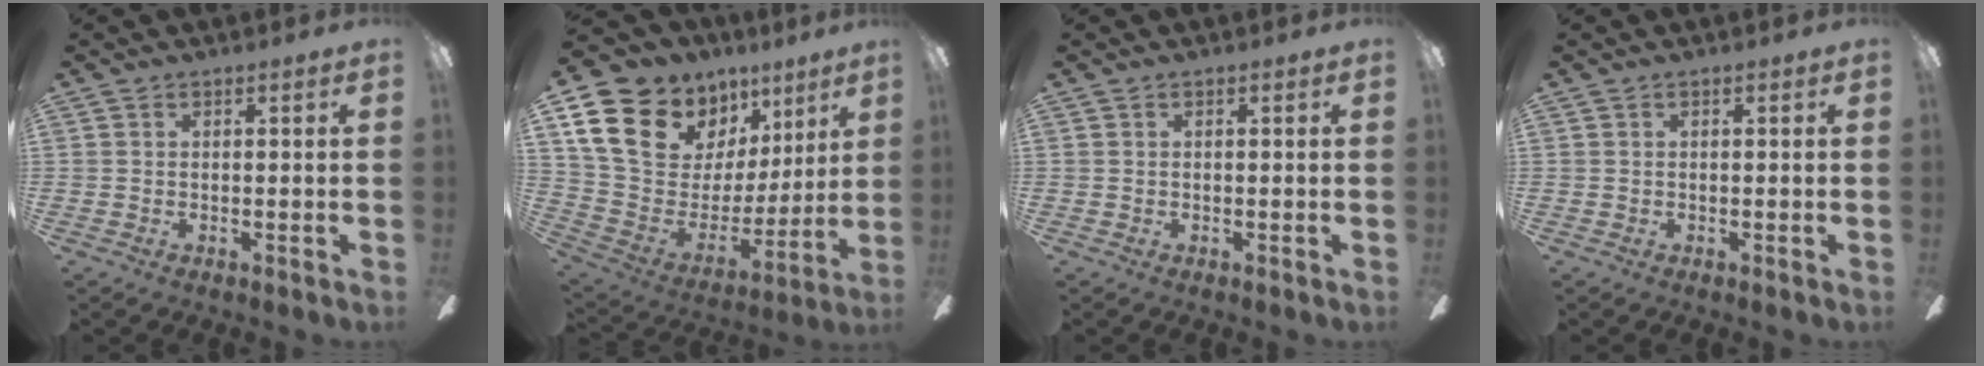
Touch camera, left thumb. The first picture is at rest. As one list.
[{"total": 19.6, "force": [10.7, 13.6, 9.2], "torque": [-0.166, -0.051, 0.214]}, {"total": 0.0}, {"total": 0.0}]